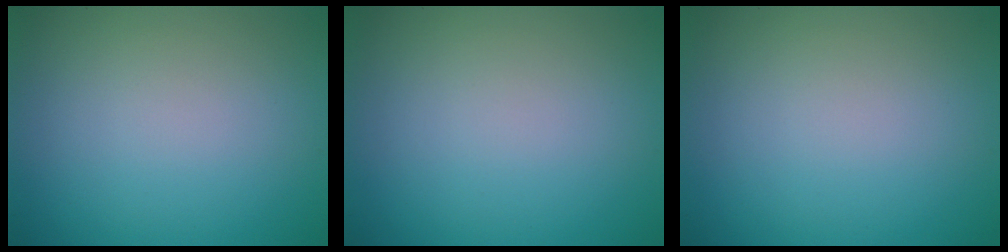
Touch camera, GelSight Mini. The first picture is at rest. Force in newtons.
{"total": 0.0}
{"total": 0.0}